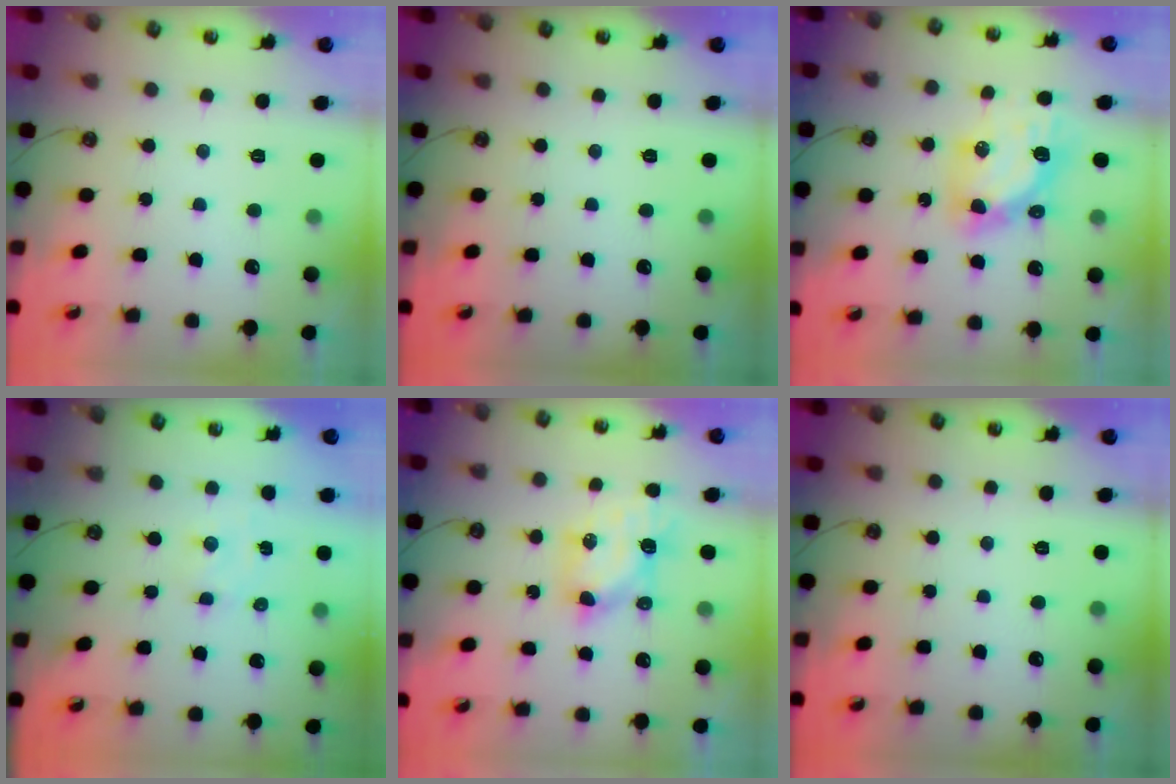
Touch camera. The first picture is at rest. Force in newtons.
{"total": 0.0}
{"total": 10.7, "press": 10.6, "slide": 1.3}
{"total": 1.4, "press": 1.4, "slide": 0.3}
{"total": 6.8, "press": 6.8, "slide": 0.5}
{"total": 0.0}